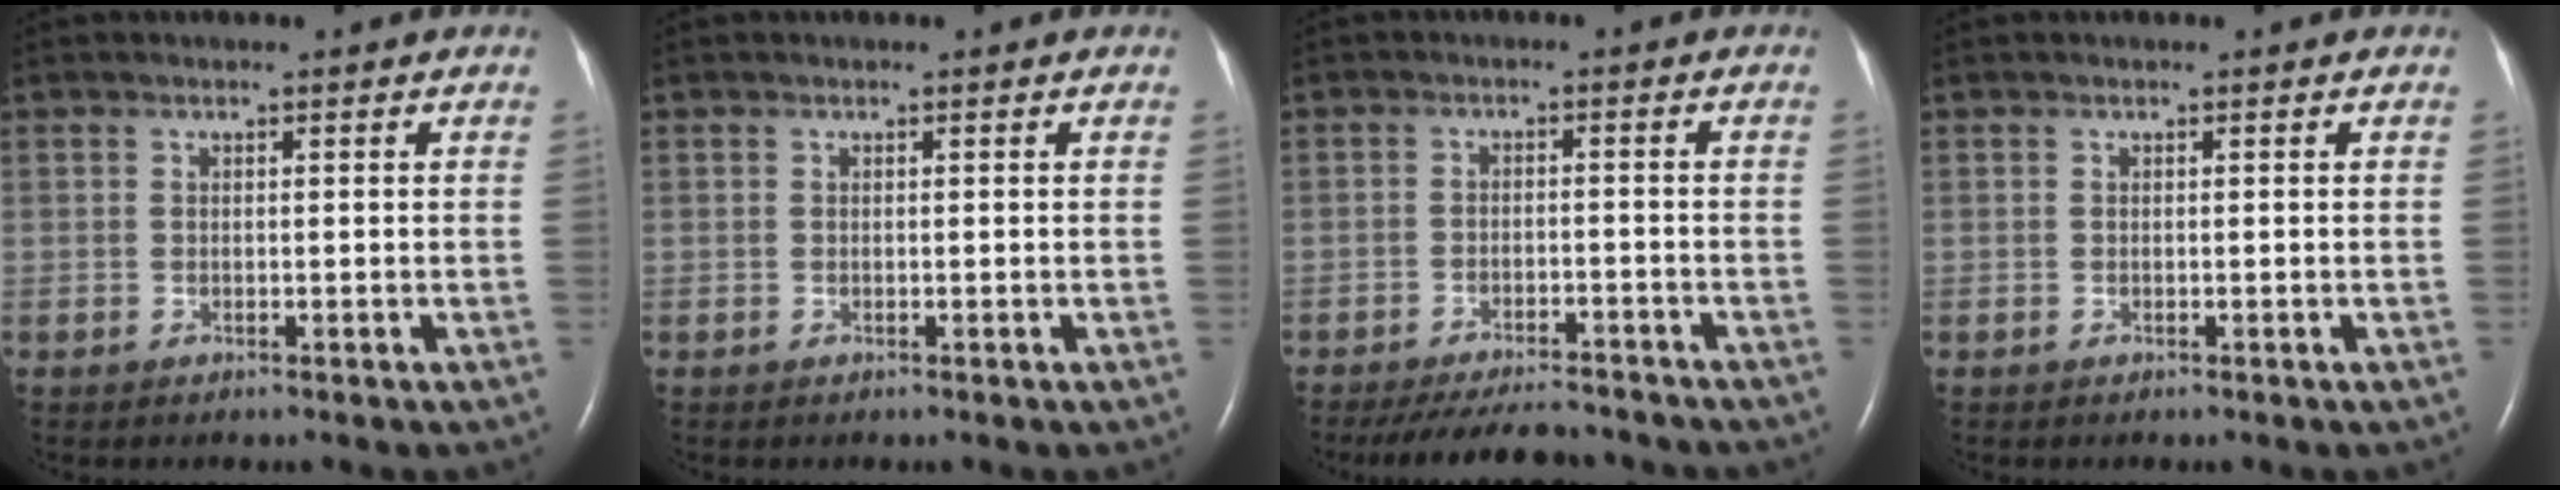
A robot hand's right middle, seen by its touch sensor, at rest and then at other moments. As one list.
[{"total": 0.0}, {"total": 10.7, "force": [-9.8, 2.1, 3.6], "torque": [-0.060, -0.007, -0.139]}, {"total": 0.0}]